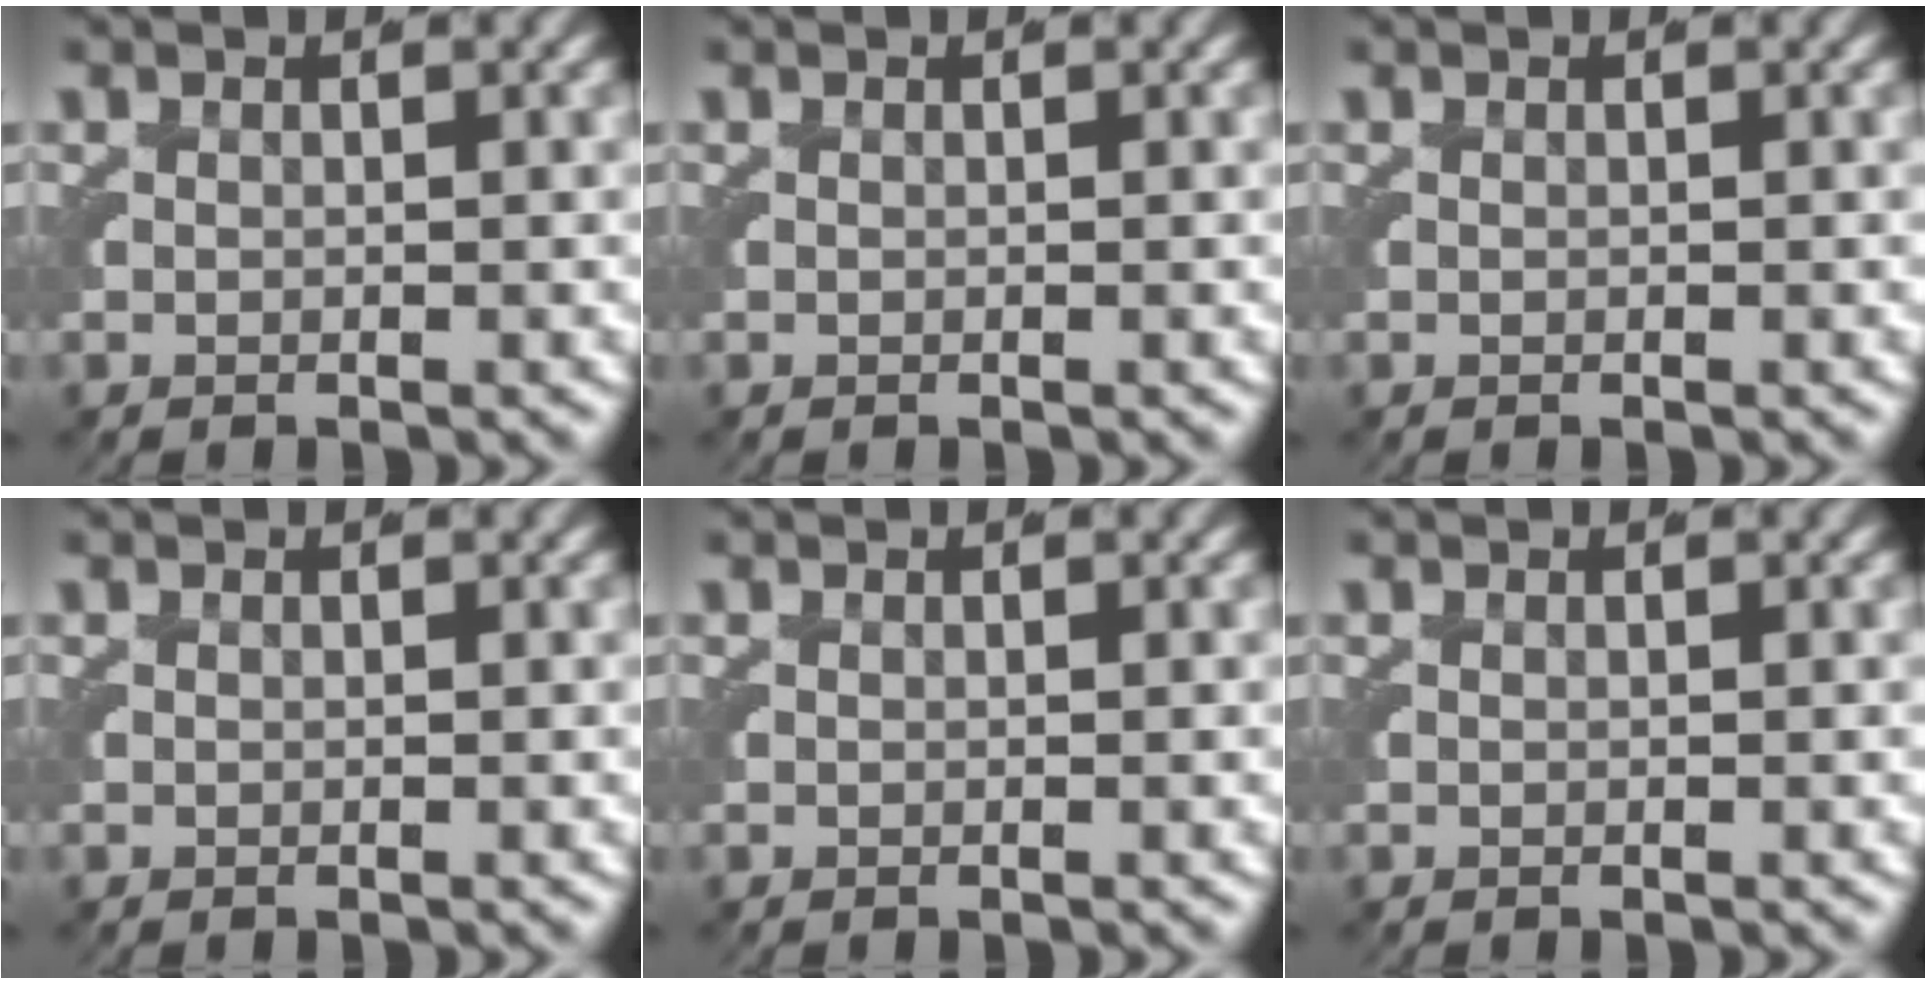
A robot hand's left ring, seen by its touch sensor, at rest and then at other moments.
{"total": 0.0}
{"total": 0.0}
{"total": 0.0}
{"total": 0.0}
{"total": 0.0}